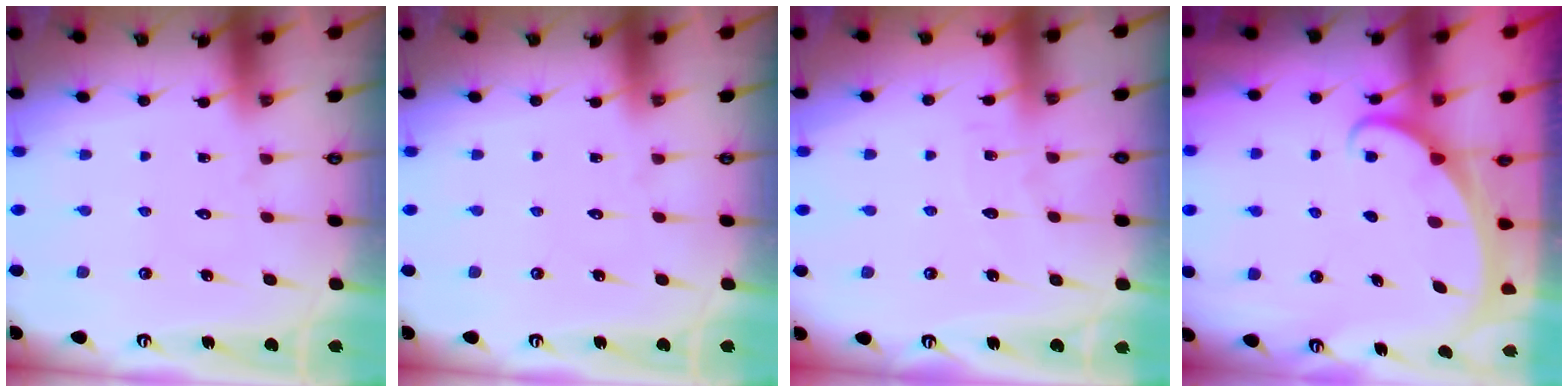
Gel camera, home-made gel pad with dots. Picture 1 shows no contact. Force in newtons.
{"total": 0.0}
{"total": 2.5, "press": 2.5, "slide": 0.2}
{"total": 1.9, "press": 1.9, "slide": 0.3}